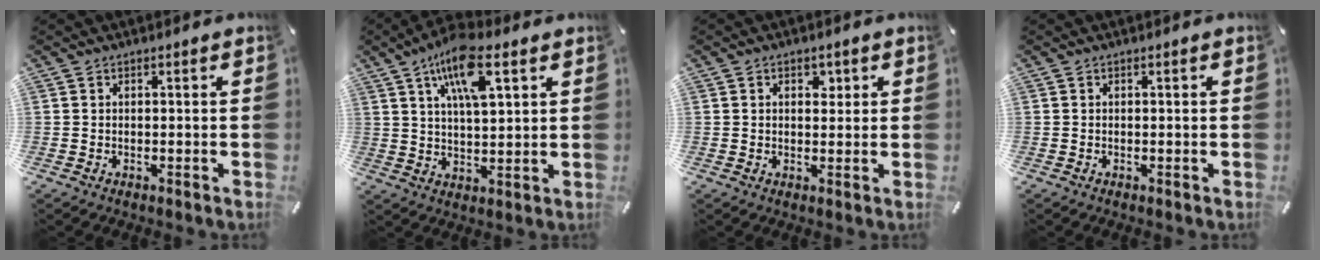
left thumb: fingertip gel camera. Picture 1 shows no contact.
{"total": 11.5, "force": [6.4, 4.4, 8.5], "torque": [-0.152, -0.010, 0.112]}
{"total": 3.0, "force": [1.2, 2.1, 1.8], "torque": [-0.009, -0.004, 0.011]}
{"total": 0.0}